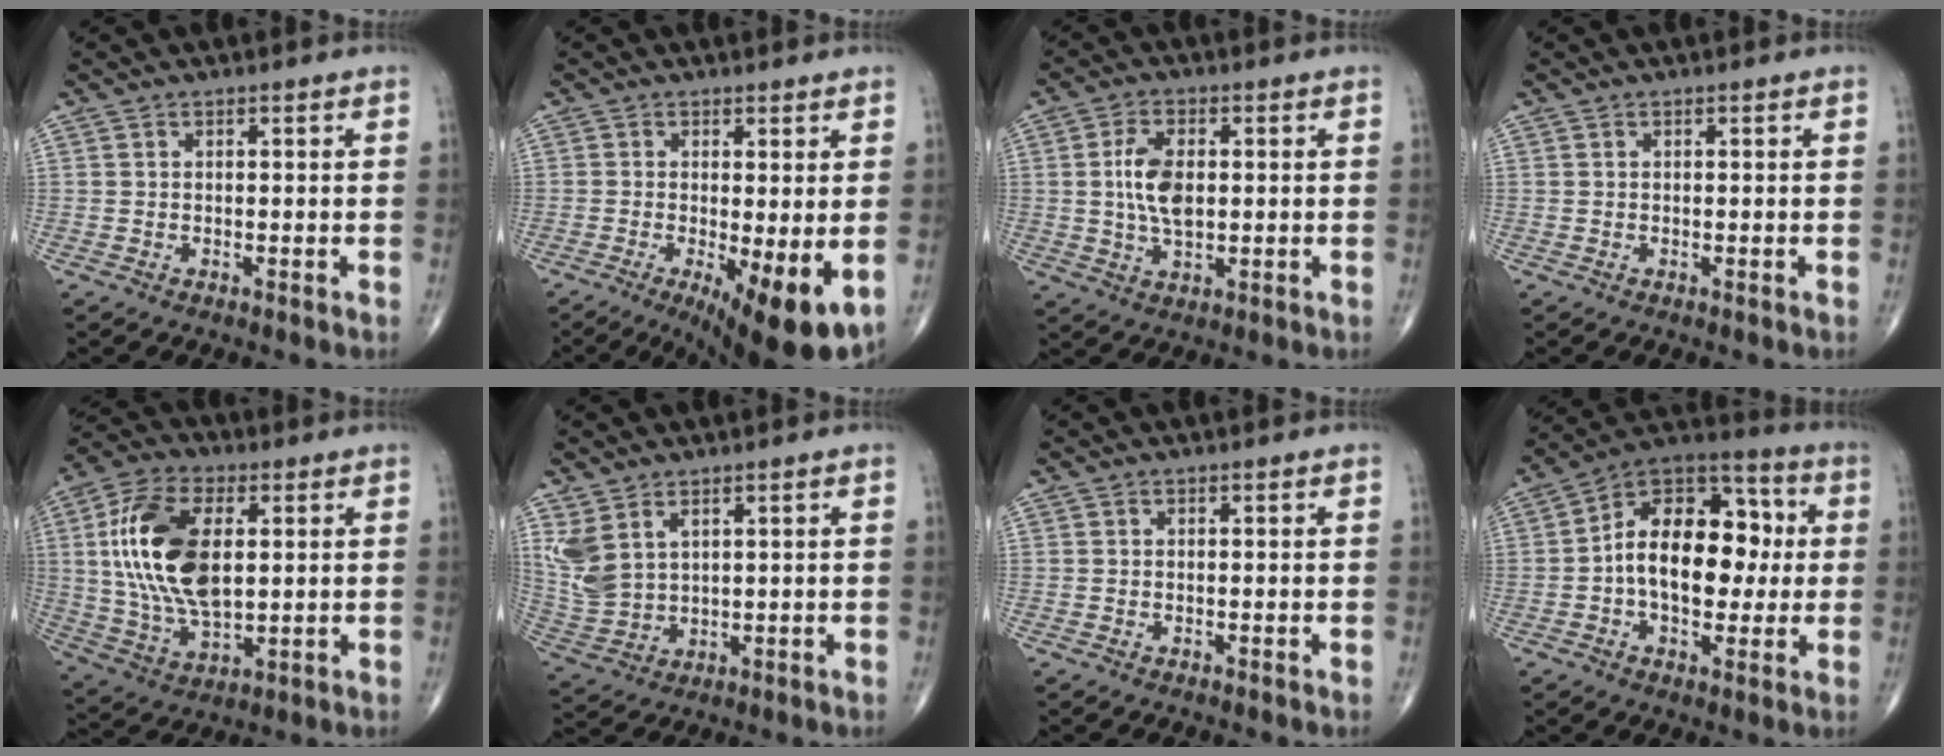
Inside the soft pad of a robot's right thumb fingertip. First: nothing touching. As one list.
[{"total": 11.2, "force": [-3.0, 3.1, 10.3], "torque": [-0.153, -0.021, -0.038]}, {"total": 7.7, "force": [0.6, 4.2, 6.5], "torque": [-0.124, 0.000, 0.011]}, {"total": 0.0}, {"total": 18.7, "force": [3.1, 10.1, 15.5], "torque": [-0.300, -0.004, 0.059]}, {"total": 7.7, "force": [3.7, 4.6, 5.0], "torque": [-0.108, -0.011, 0.092]}, {"total": 0.0}, {"total": 19.2, "force": [0.2, 11.7, 15.2], "torque": [-0.200, 0.035, -0.003]}]